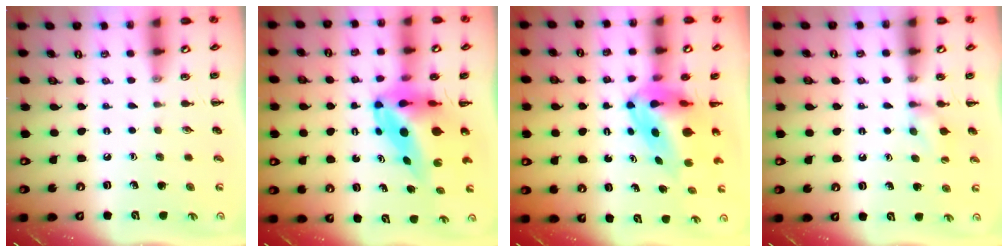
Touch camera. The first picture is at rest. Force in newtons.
{"total": 8.9, "press": 8.5, "slide": 2.6}
{"total": 7.7, "press": 7.3, "slide": 2.5}
{"total": 4.9, "press": 4.6, "slide": 1.6}